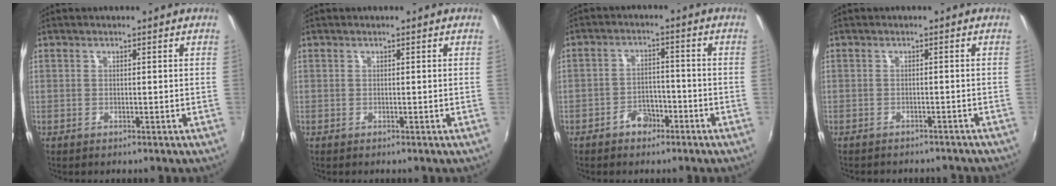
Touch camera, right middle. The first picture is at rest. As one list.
[{"total": 0.0}, {"total": 4.6, "force": [-3.1, 2.9, 1.7], "torque": [-0.041, 0.009, -0.044]}, {"total": 5.4, "force": [-4.9, 1.6, 1.6], "torque": [-0.039, -0.011, -0.065]}]